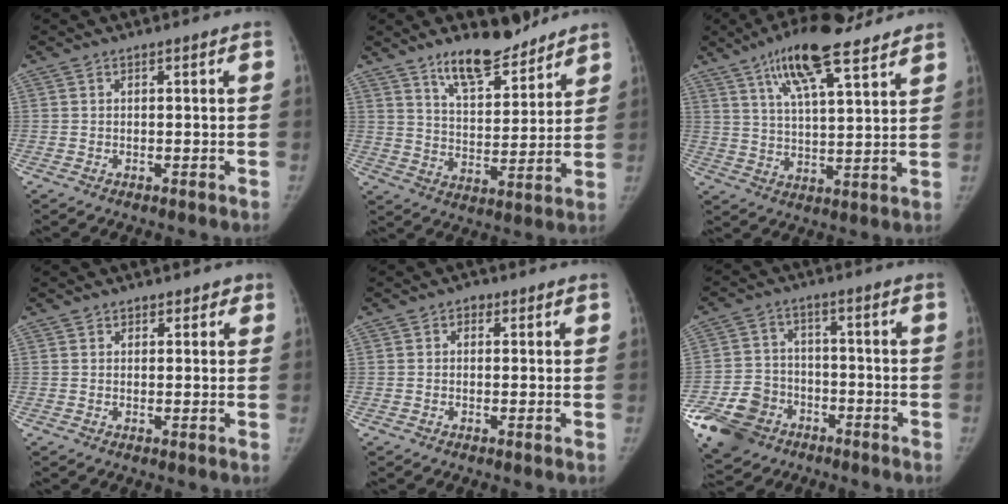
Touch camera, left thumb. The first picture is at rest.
{"total": 12.3, "force": [9.6, 4.4, 6.2], "torque": [-0.073, -0.066, 0.164]}
{"total": 15.5, "force": [10.4, 4.1, 10.8], "torque": [-0.167, -0.035, 0.177]}
{"total": 2.1, "force": [1.4, 1.6, 0.2], "torque": [0.028, -0.006, 0.010]}
{"total": 1.4, "force": [0.5, 1.2, 0.7], "torque": [0.003, 0.002, -0.002]}
{"total": 12.6, "force": [-6.7, 9.6, 4.7], "torque": [-0.089, 0.034, -0.114]}